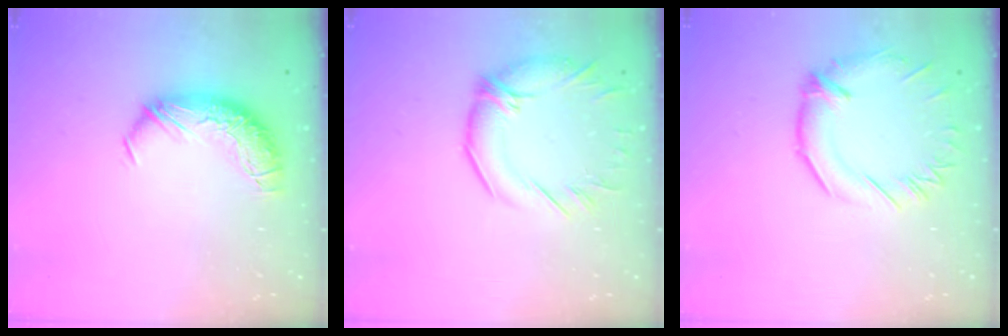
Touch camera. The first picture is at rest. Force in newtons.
{"total": 3.0, "press": 2.0, "slide": 2.3}
{"total": 1.5, "press": 0.5, "slide": 1.4}